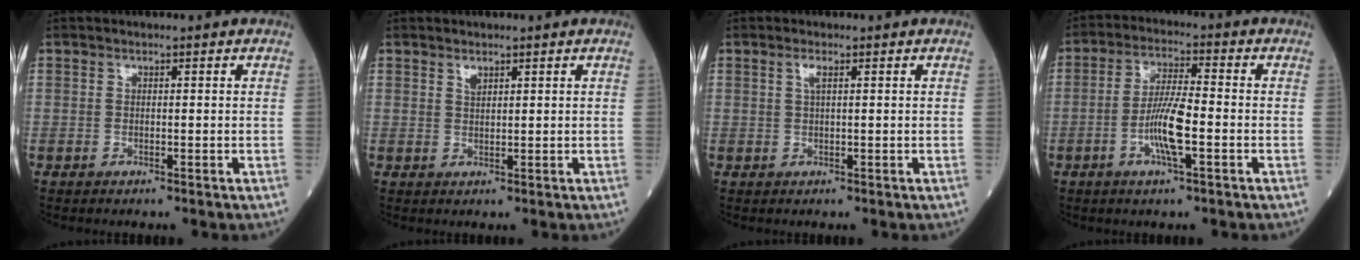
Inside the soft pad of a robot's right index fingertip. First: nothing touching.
{"total": 1.2, "force": [0.9, 0.4, 0.7], "torque": [-0.011, -0.002, 0.018]}
{"total": 1.3, "force": [0.6, 0.1, 1.2], "torque": [-0.029, 0.002, 0.011]}
{"total": 7.7, "force": [-2.3, 0.9, 7.3], "torque": [-0.142, 0.000, -0.047]}